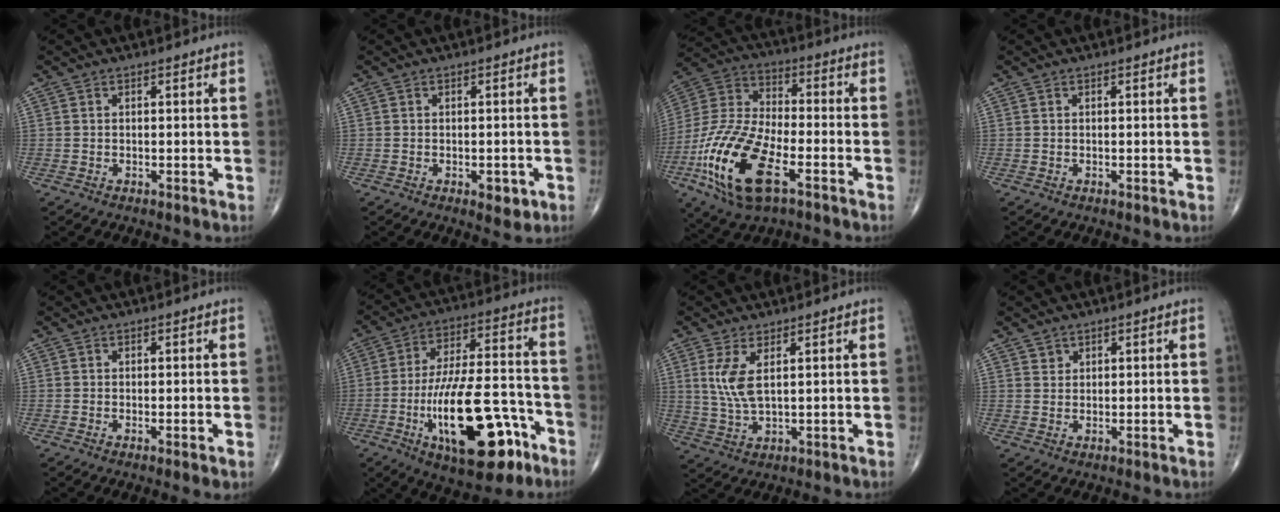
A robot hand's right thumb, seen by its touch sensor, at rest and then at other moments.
{"total": 3.1, "force": [-1.2, 1.7, 2.4], "torque": [-0.020, 0.001, -0.010]}
{"total": 20.9, "force": [-8.5, 9.1, 16.7], "torque": [-0.353, 0.017, -0.156]}
{"total": 0.0}
{"total": 1.7, "force": [-0.5, 0.3, 1.5], "torque": [-0.024, -0.005, -0.006]}
{"total": 22.7, "force": [-9.4, 9.2, 18.5], "torque": [-0.306, 0.047, -0.140]}
{"total": 6.0, "force": [1.9, 2.1, 5.3], "torque": [-0.119, -0.012, 0.048]}
{"total": 1.4, "force": [1.0, 1.0, 0.0], "torque": [0.016, -0.006, 0.012]}